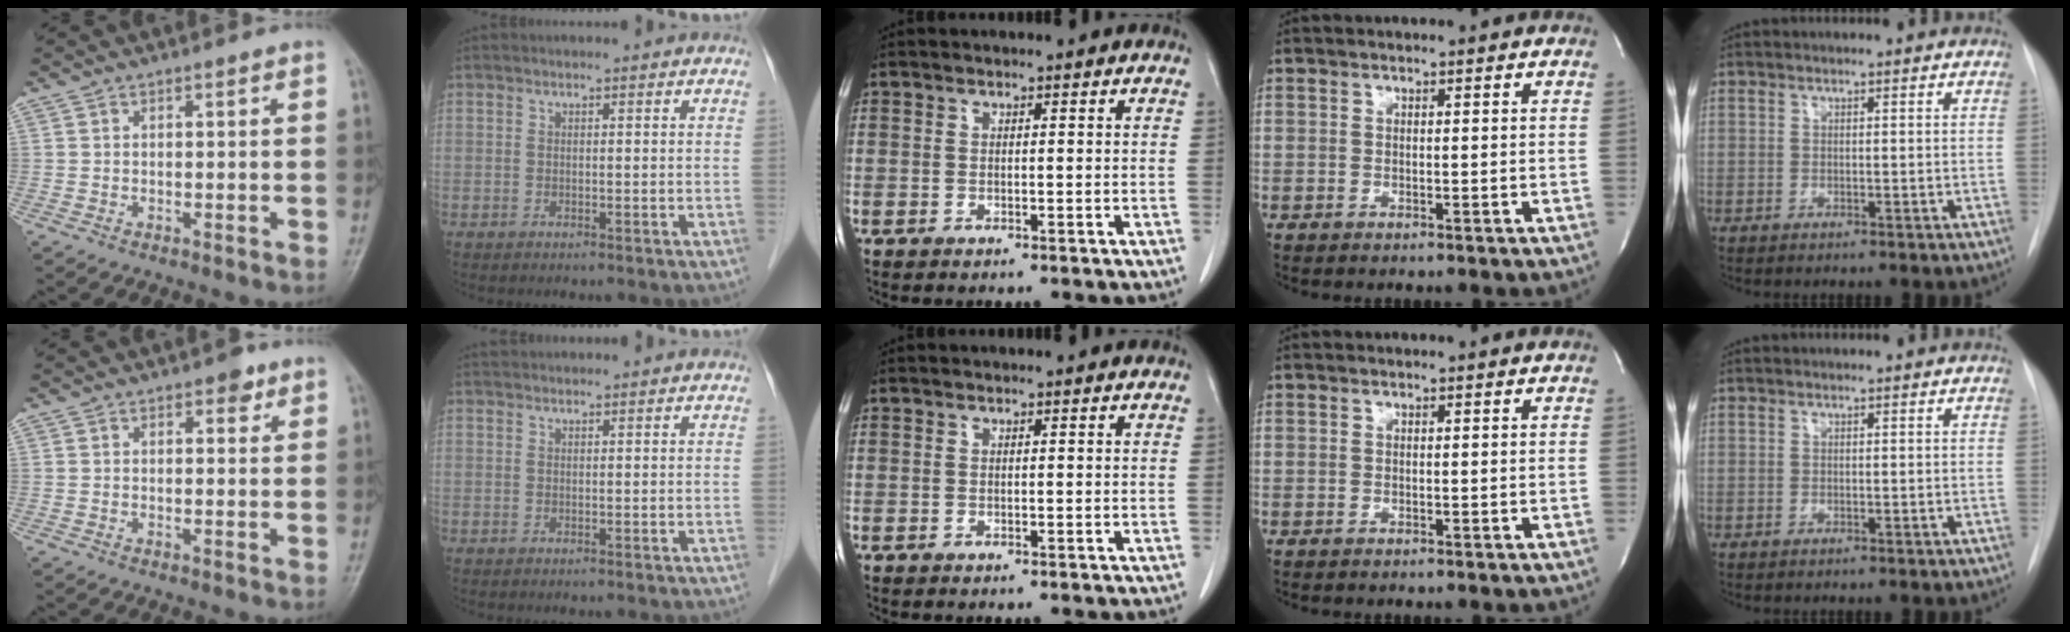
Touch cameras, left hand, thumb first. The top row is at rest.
{"thumb": {"total": 2.7, "force": [1.6, 1.5, 1.5], "torque": [-0.006, -0.005, 0.018]}, "index": {"total": 1.6, "force": [1.5, 0.2, 0.4], "torque": [-0.006, 0.028, 0.029]}}